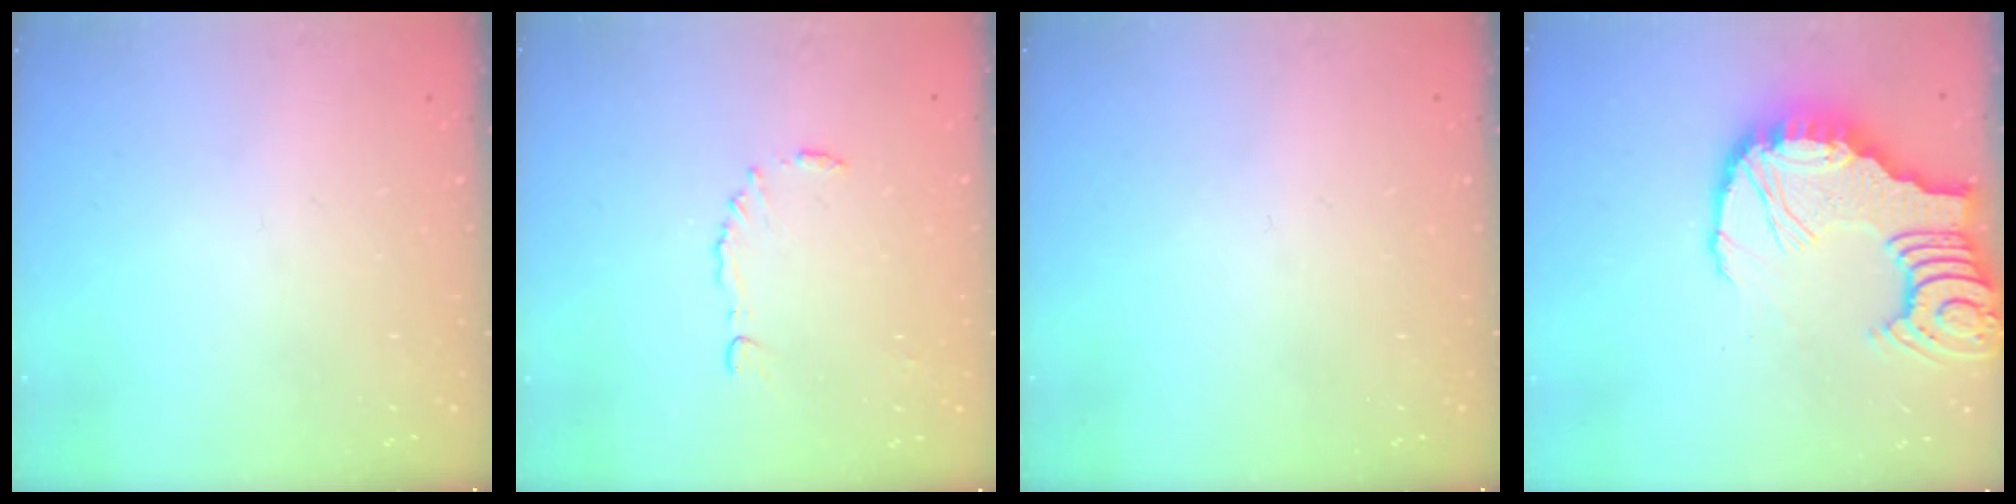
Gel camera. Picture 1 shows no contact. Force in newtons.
{"total": 7.6, "press": 7.5, "slide": 0.4}
{"total": 0.0}
{"total": 16.7, "press": 16.6, "slide": 1.8}